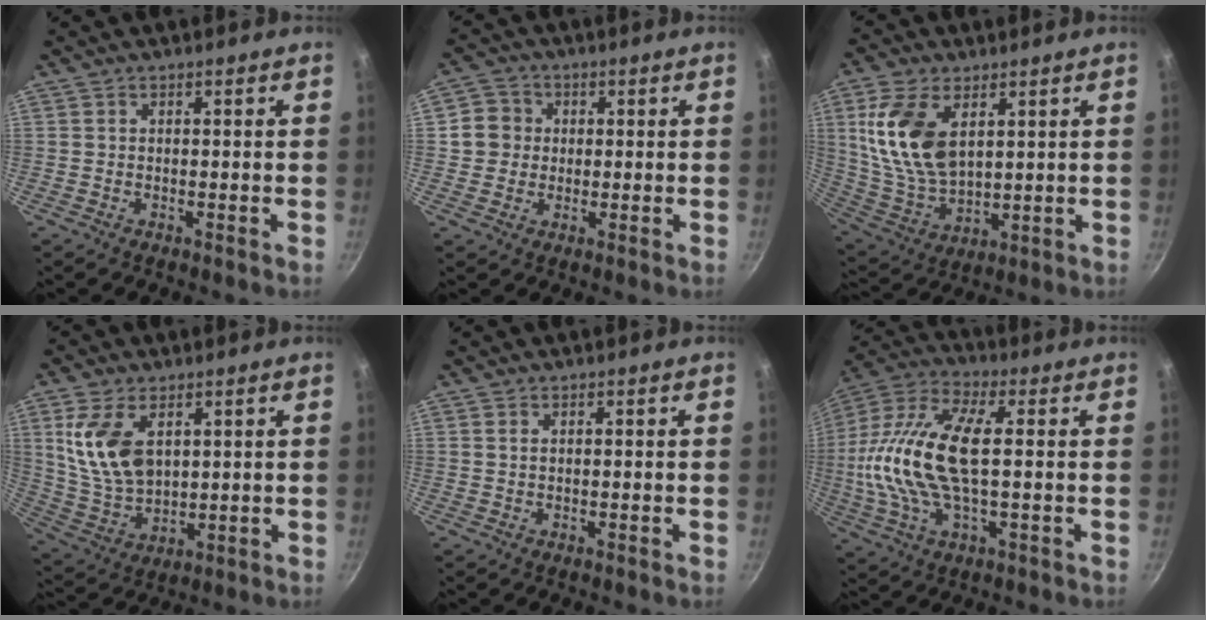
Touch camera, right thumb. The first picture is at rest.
{"total": 5.6, "force": [0.6, 5.3, 1.6], "torque": [0.005, 0.008, 0.000]}
{"total": 16.0, "force": [5.1, 9.2, 12.0], "torque": [-0.225, -0.025, 0.113]}
{"total": 13.0, "force": [4.2, 7.8, 9.6], "torque": [-0.171, -0.025, 0.096]}
{"total": 0.8, "force": [0.4, 0.4, 0.6], "torque": [-0.012, 0.002, 0.008]}
{"total": 19.6, "force": [0.8, 8.3, 17.7], "torque": [-0.366, 0.023, 0.002]}